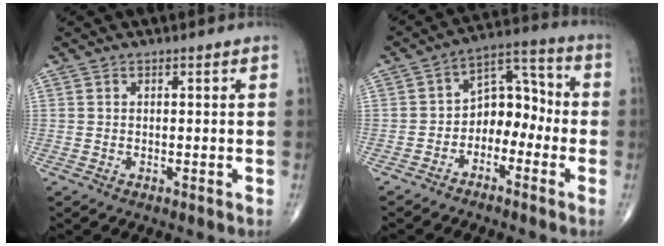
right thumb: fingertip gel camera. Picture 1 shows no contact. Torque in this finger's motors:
{"motor_torque": [0.01, 0.11, 0.12, 0.03, 0.01]}